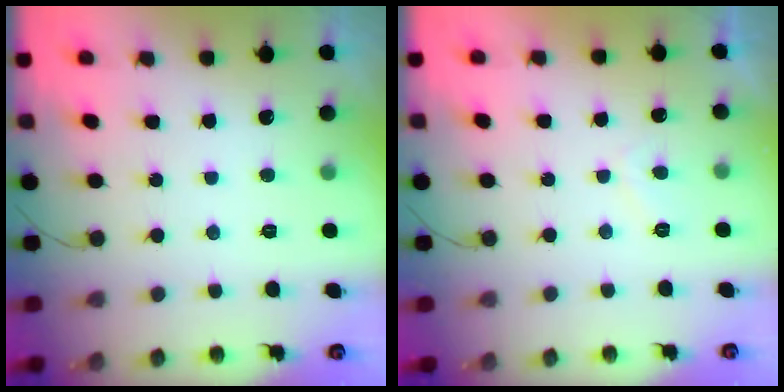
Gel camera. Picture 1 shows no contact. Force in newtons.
{"total": 1.2, "press": 1.0, "slide": 0.7}